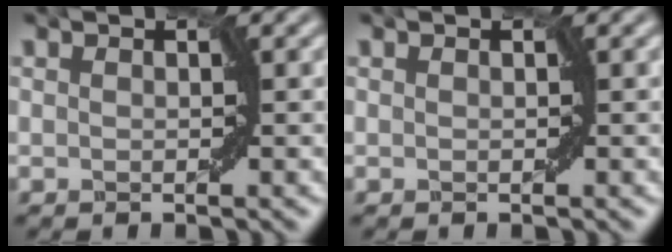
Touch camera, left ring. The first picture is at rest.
{"total": 0.0}